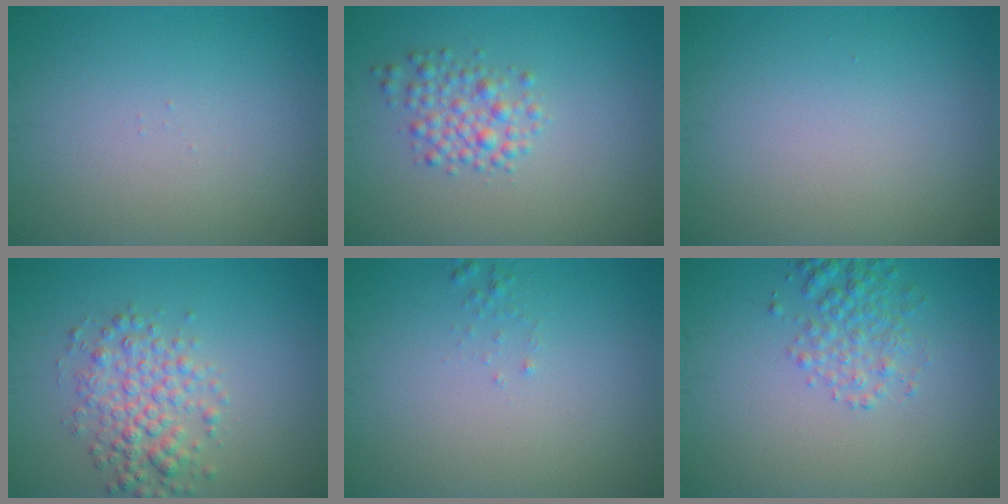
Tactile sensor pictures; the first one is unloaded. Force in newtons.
{"total": 2.6, "press": 2.6, "slide": 0.1}
{"total": 0.0}
{"total": 3.9, "press": 3.9, "slide": 0.1}
{"total": 0.6, "press": 0.6, "slide": 0.1}
{"total": 2.7, "press": 2.7, "slide": 0.1}